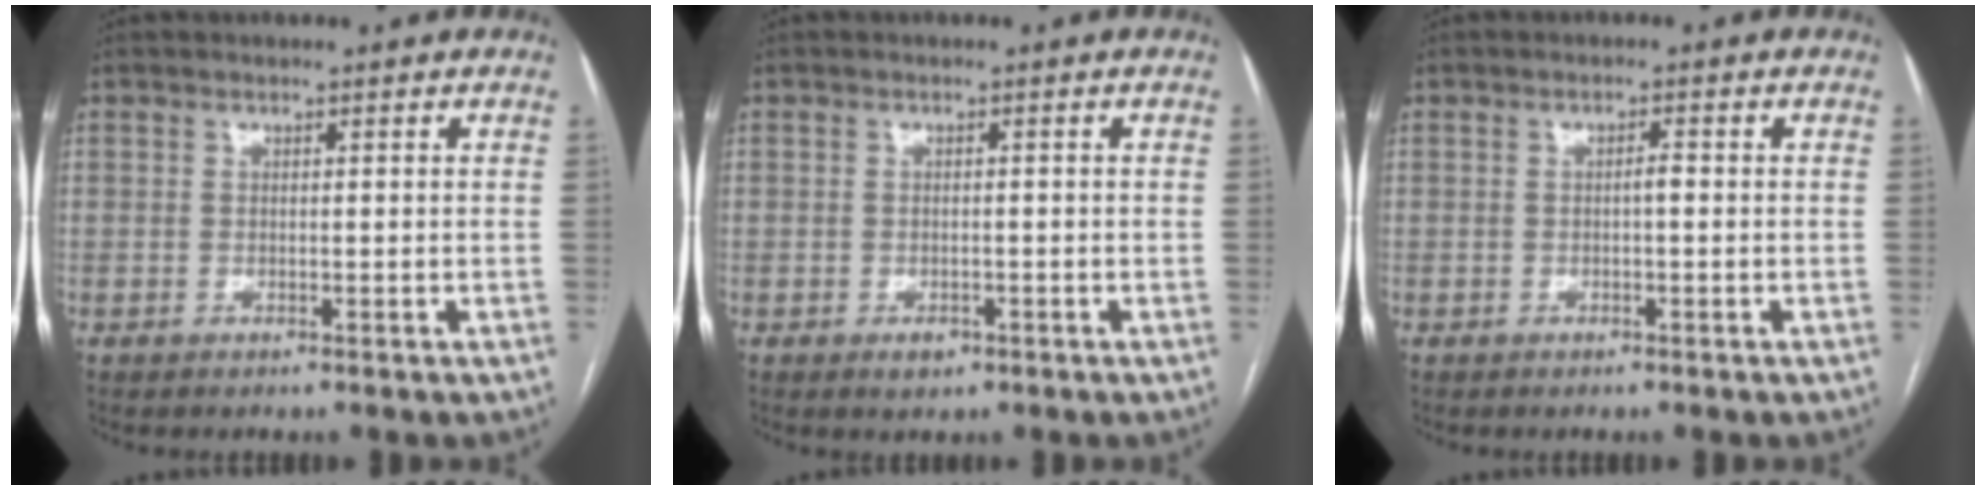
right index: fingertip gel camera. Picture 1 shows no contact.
{"total": 1.8, "force": [-0.9, 1.3, 0.8], "torque": [-0.008, 0.003, -0.008]}
{"total": 1.1, "force": [-0.1, 0.2, 1.1], "torque": [-0.015, 0.004, -0.002]}